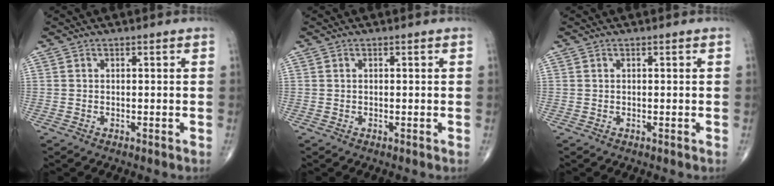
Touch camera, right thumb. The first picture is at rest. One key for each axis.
{"total": 0.0}
{"total": 0.0}